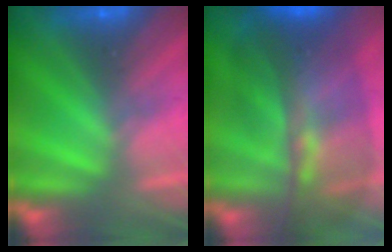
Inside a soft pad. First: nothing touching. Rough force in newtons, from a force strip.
{"total": 8.7}